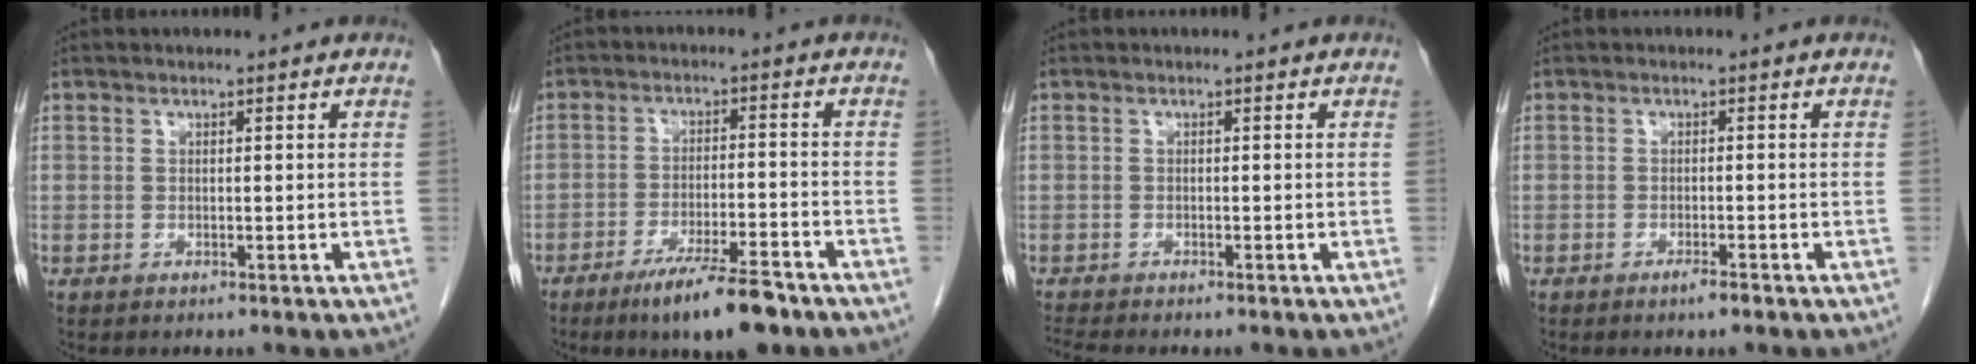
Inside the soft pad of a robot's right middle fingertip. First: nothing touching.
{"total": 9.5, "force": [-6.8, 1.2, 6.5], "torque": [-0.106, -0.016, -0.111]}
{"total": 2.1, "force": [-2.0, -0.3, 0.6], "torque": [-0.018, -0.010, -0.036]}
{"total": 1.4, "force": [-1.0, 0.1, 1.0], "torque": [-0.019, -0.002, -0.015]}